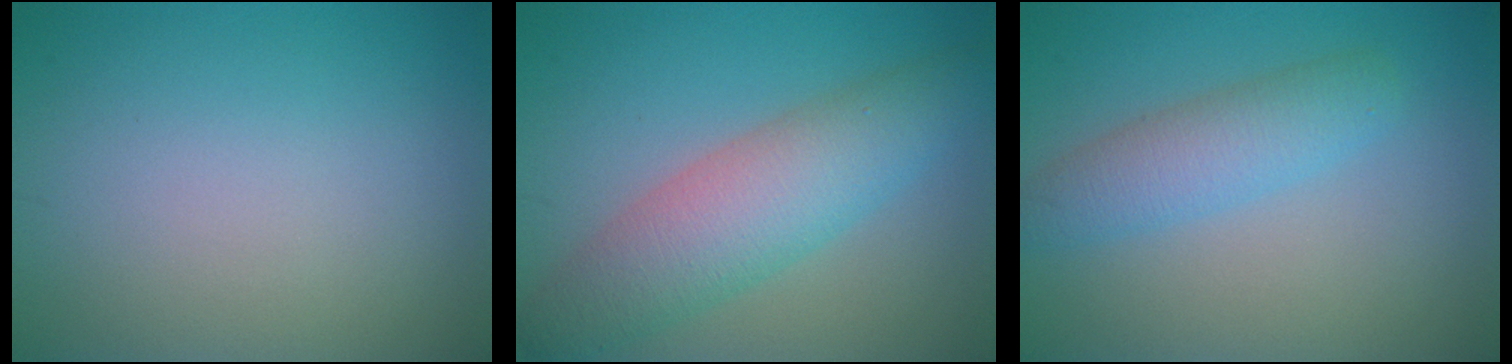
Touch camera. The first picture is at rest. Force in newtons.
{"total": 6.4, "press": 6.4, "slide": 0.1}
{"total": 3.6, "press": 3.6, "slide": 0.0}